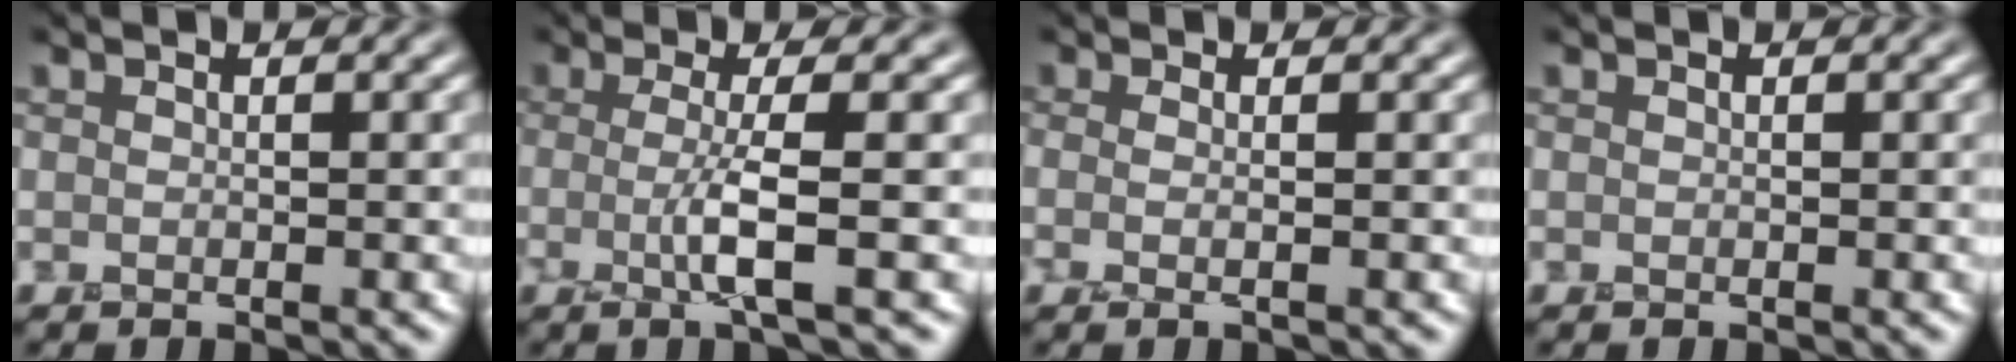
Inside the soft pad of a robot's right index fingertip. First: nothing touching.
{"total": 3.6, "force": [-0.3, 0.3, 3.6], "torque": [-0.073, -0.005, -0.012]}
{"total": 1.4, "force": [-0.1, 0.3, 1.4], "torque": [-0.030, -0.004, -0.009]}
{"total": 0.0}